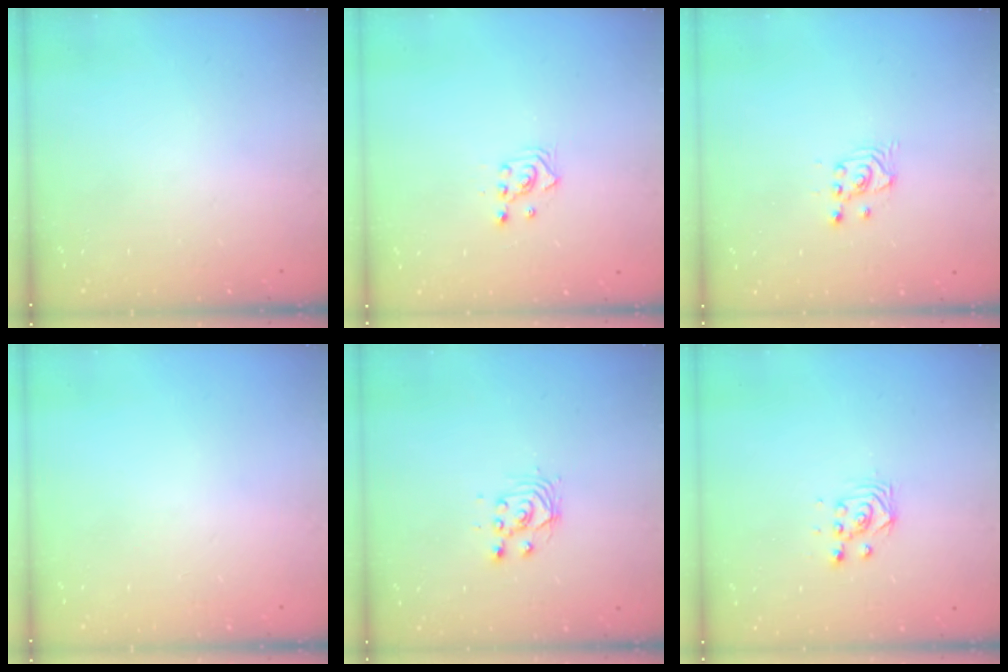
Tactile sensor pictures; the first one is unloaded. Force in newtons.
{"total": 2.3, "press": 2.3, "slide": 0.3}
{"total": 2.6, "press": 2.5, "slide": 0.3}
{"total": 0.0}
{"total": 3.4, "press": 3.4, "slide": 0.2}
{"total": 2.9, "press": 2.9, "slide": 0.4}